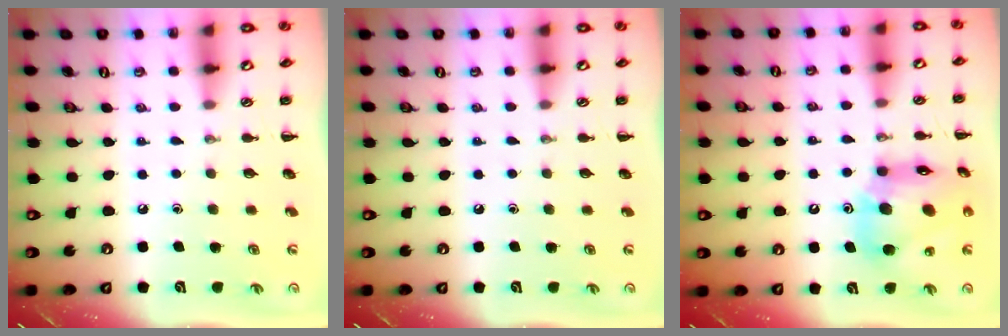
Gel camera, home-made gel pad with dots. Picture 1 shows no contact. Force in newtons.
{"total": 0.0}
{"total": 17.3, "press": 16.7, "slide": 4.5}